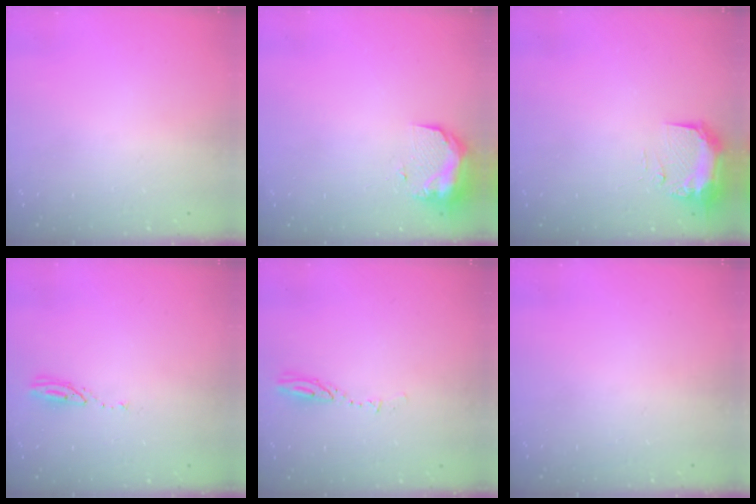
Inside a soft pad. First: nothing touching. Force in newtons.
{"total": 9.7, "press": 9.6, "slide": 0.9}
{"total": 9.2, "press": 9.0, "slide": 1.5}
{"total": 3.7, "press": 3.7, "slide": 0.3}
{"total": 3.1, "press": 3.1, "slide": 0.4}
{"total": 0.0}